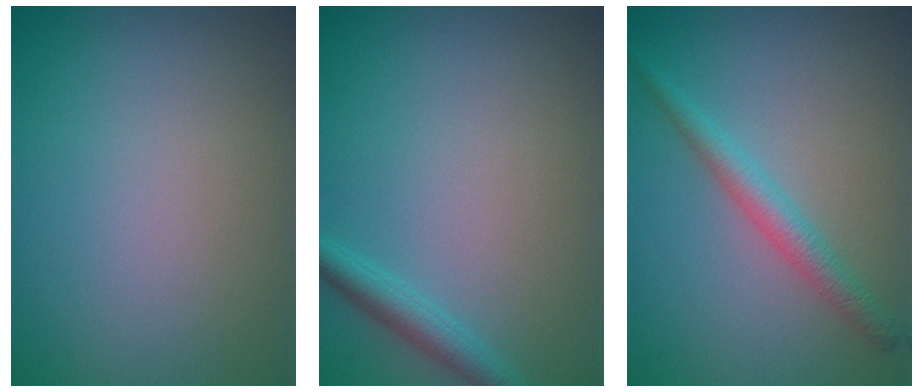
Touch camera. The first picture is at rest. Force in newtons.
{"total": 2.2, "press": 2.2, "slide": 0.1}
{"total": 2.4, "press": 2.4, "slide": 0.1}